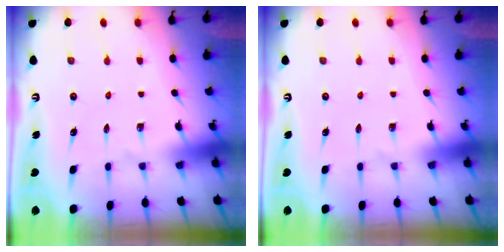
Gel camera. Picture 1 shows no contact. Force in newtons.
{"total": 0.0}